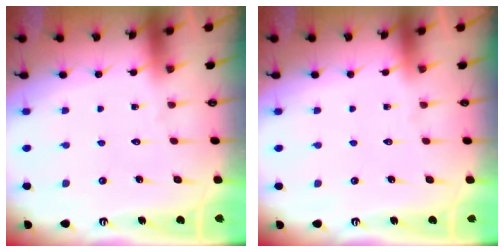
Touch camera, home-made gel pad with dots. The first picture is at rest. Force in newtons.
{"total": 0.0}